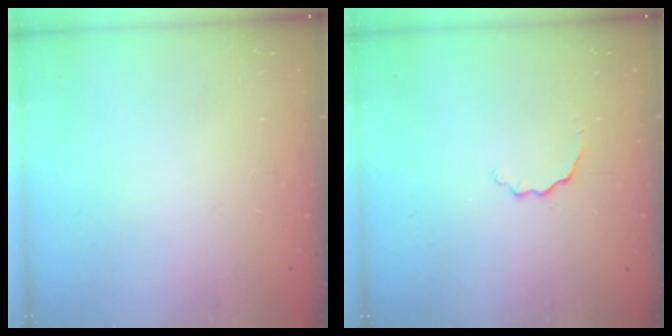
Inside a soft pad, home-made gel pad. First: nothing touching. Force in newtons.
{"total": 2.9, "press": 2.8, "slide": 0.8}